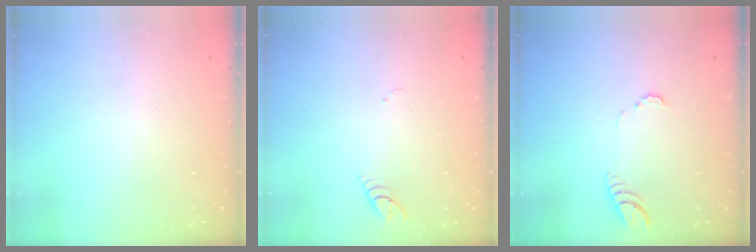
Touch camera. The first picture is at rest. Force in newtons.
{"total": 2.9, "press": 2.8, "slide": 0.4}
{"total": 3.3, "press": 3.3, "slide": 0.4}